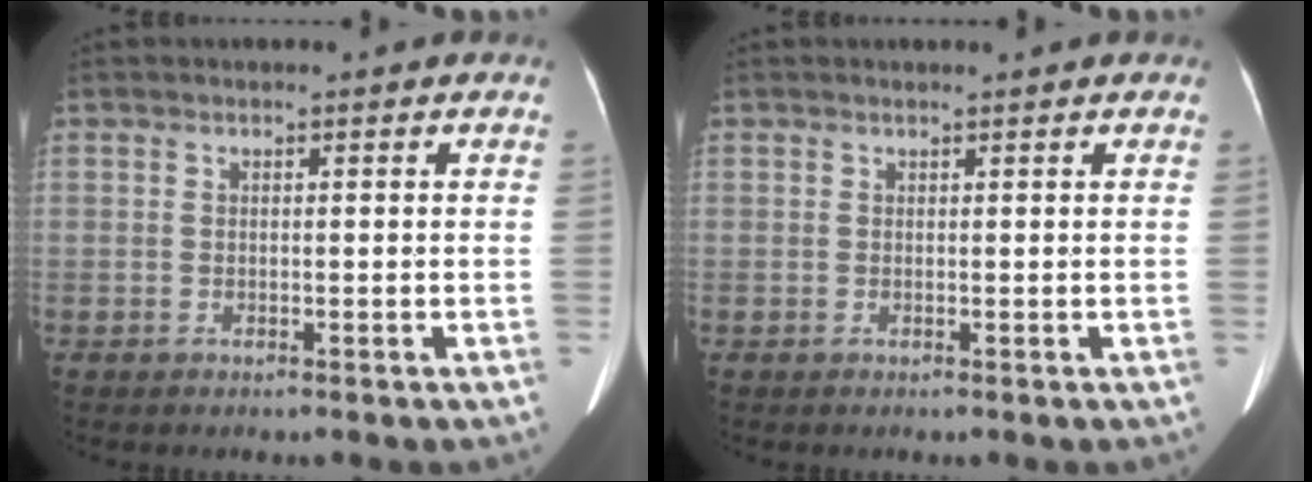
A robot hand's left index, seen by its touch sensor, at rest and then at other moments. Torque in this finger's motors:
{"motor_torque": [0.00, 0.11, -0.25, -0.03]}